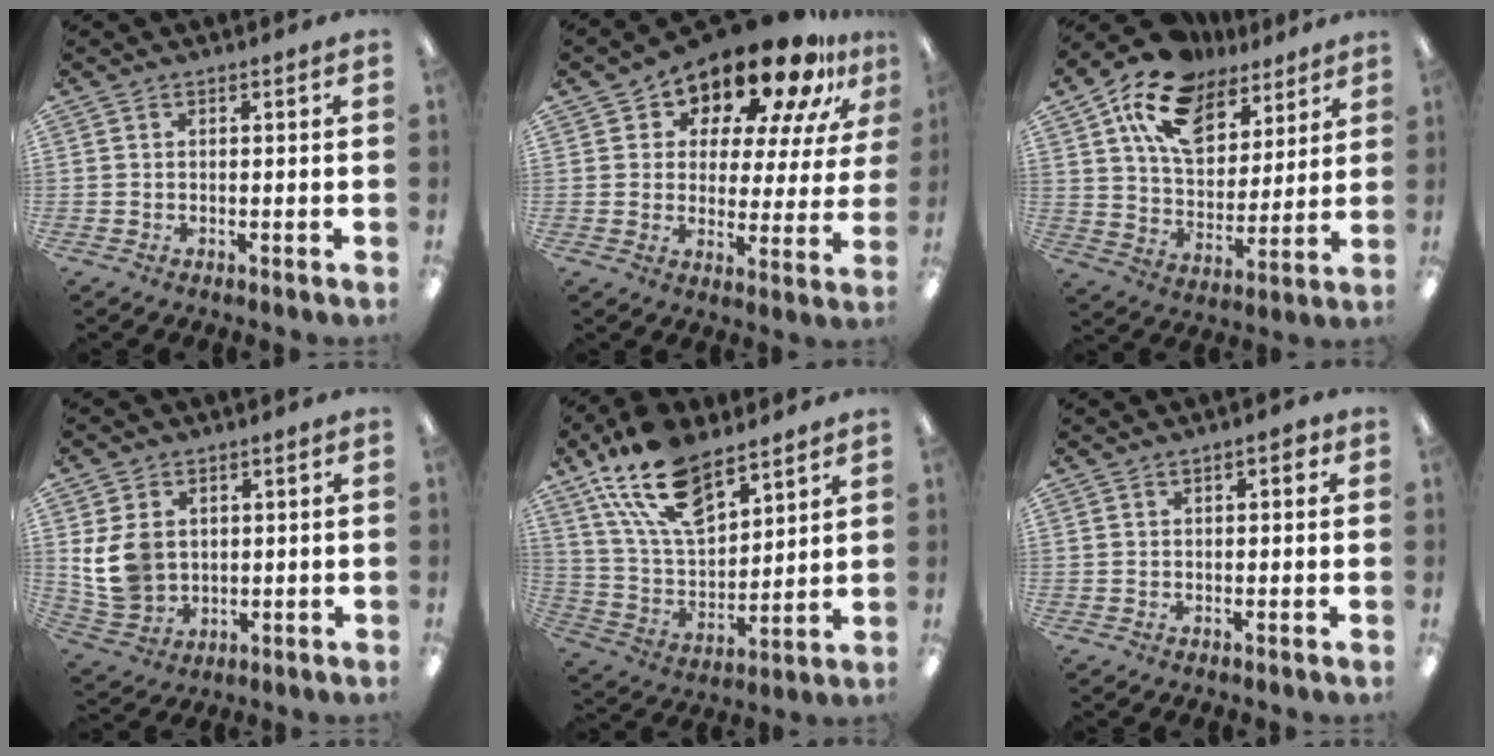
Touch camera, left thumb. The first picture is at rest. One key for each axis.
{"total": 16.9, "fx": 13.7, "fy": 5.9, "fz": 7.9, "tx": -0.138, "ty": -0.107, "tz": 0.230}
{"total": 16.8, "fx": 10.7, "fy": 9.9, "fz": 8.3, "tx": -0.151, "ty": -0.048, "tz": 0.195}
{"total": 9.2, "fx": 2.0, "fy": 7.5, "fz": 4.9, "tx": -0.113, "ty": 0.007, "tz": 0.041}
{"total": 19.0, "fx": 12.6, "fy": 9.1, "fz": 10.9, "tx": -0.216, "ty": -0.060, "tz": 0.227}
{"total": 2.1, "fx": 0.8, "fy": 1.0, "fz": 1.7, "tx": -0.019, "ty": -0.001, "tz": 0.010}